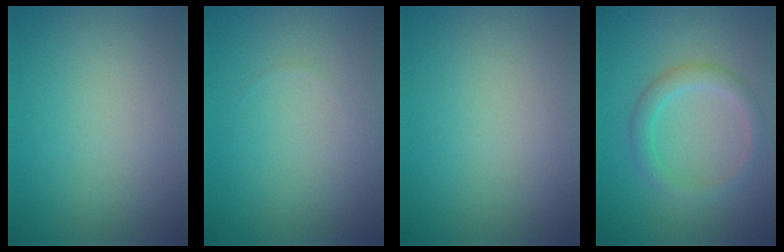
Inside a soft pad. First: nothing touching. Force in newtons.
{"total": 0.0}
{"total": 0.0}
{"total": 2.3, "press": 2.3, "slide": 0.1}